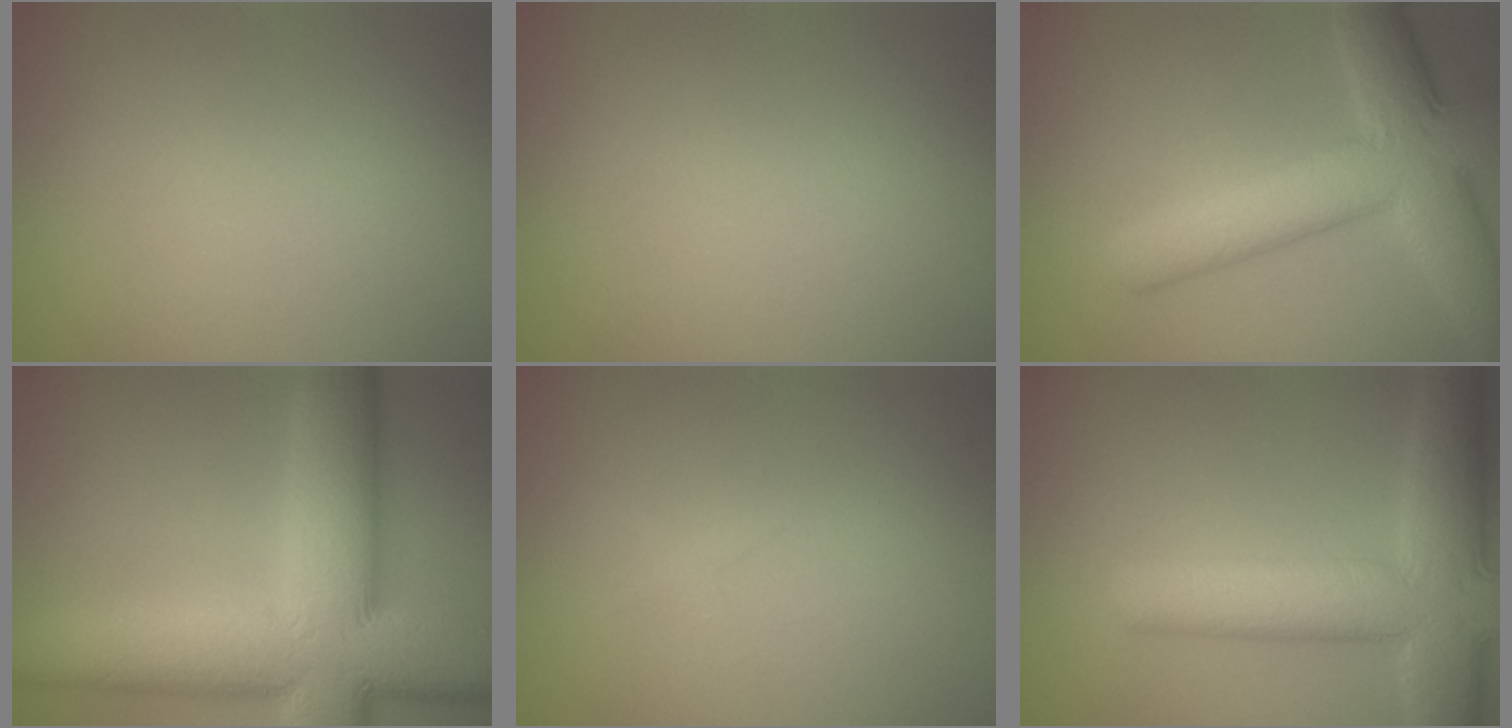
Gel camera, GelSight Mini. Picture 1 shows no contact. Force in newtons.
{"total": 0.0}
{"total": 8.9, "press": 8.9, "slide": 0.0}
{"total": 15.1, "press": 15.1, "slide": 1.0}
{"total": 0.7, "press": 0.7, "slide": 0.0}
{"total": 10.0, "press": 10.0, "slide": 0.6}